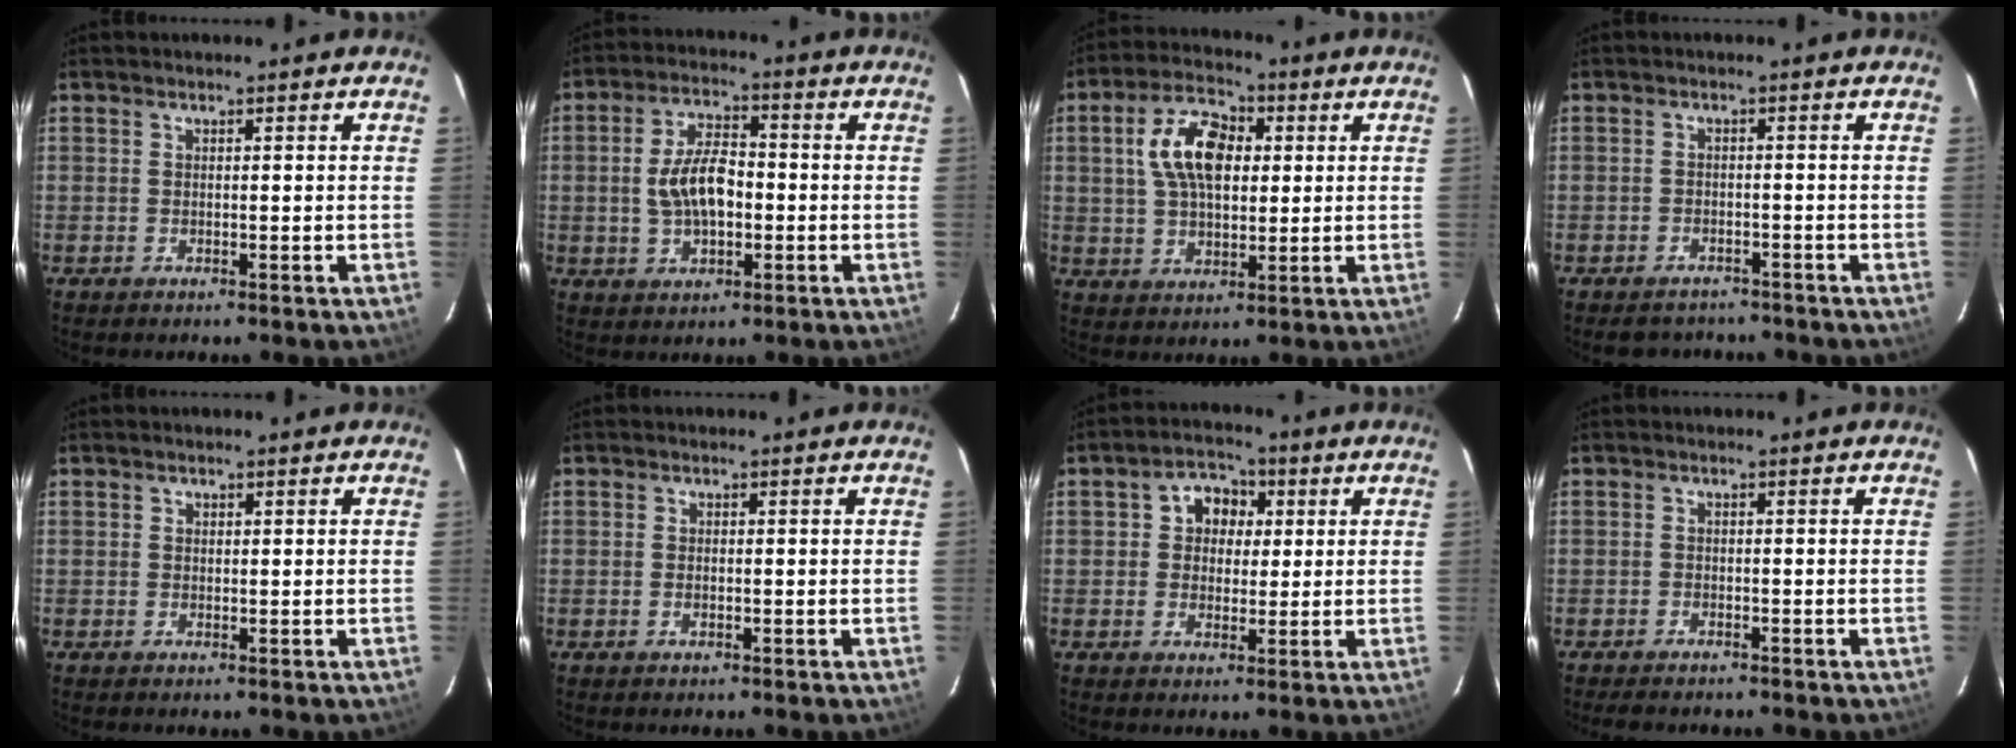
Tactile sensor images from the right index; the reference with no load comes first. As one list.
[{"total": 9.1, "force": [-1.0, 4.6, 7.8], "torque": [-0.153, 0.010, -0.014]}, {"total": 11.5, "force": [2.5, 6.6, 9.1], "torque": [-0.173, 0.025, 0.044]}, {"total": 5.6, "force": [-4.7, 2.8, 1.1], "torque": [-0.026, 0.007, -0.061]}, {"total": 0.5, "force": [0.1, 0.5, 0.0], "torque": [0.001, 0.003, 0.001]}, {"total": 1.0, "force": [-0.2, 0.5, 0.8], "torque": [-0.016, 0.001, -0.005]}, {"total": 6.3, "force": [1.3, 5.4, 2.9], "torque": [-0.040, 0.023, 0.019]}, {"total": 3.8, "force": [-3.4, 1.1, 1.4], "torque": [-0.035, -0.006, -0.053]}]